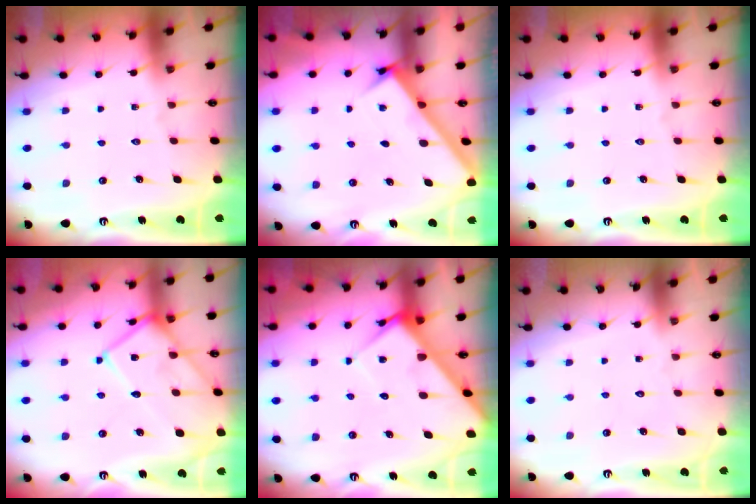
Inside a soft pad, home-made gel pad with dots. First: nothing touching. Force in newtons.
{"total": 3.0, "press": 3.0, "slide": 0.2}
{"total": 0.0}
{"total": 14.8, "press": 14.8, "slide": 1.1}
{"total": 5.3, "press": 5.3, "slide": 0.6}
{"total": 1.8, "press": 1.8, "slide": 0.1}